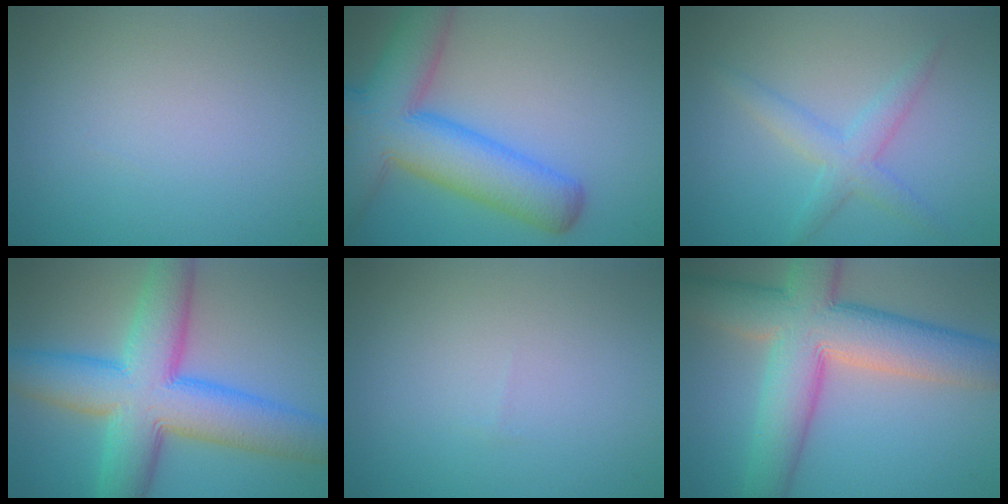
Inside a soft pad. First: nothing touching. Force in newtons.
{"total": 10.8, "press": 10.7, "slide": 0.8}
{"total": 2.8, "press": 2.8, "slide": 0.1}
{"total": 11.6, "press": 11.6, "slide": 0.3}
{"total": 0.0}
{"total": 10.9, "press": 10.9, "slide": 0.5}